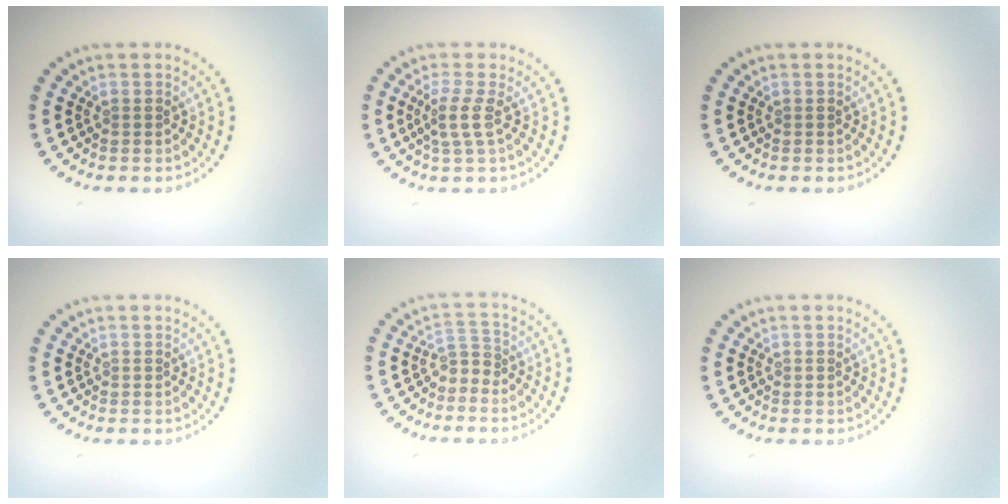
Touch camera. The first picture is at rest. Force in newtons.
{"total": 2.2, "press": 1.7, "slide": 1.5}
{"total": 0.0}
{"total": 0.0}
{"total": 1.8, "press": 1.1, "slide": 1.4}
{"total": 0.0}